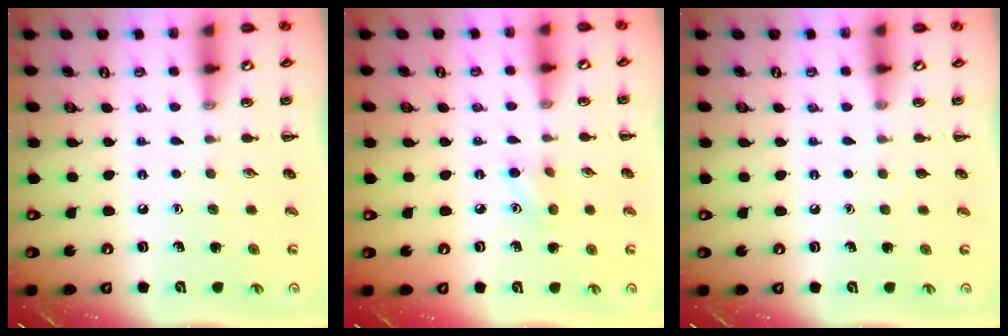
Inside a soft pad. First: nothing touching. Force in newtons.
{"total": 4.3, "press": 4.1, "slide": 1.2}
{"total": 0.6, "press": 0.6, "slide": 0.1}